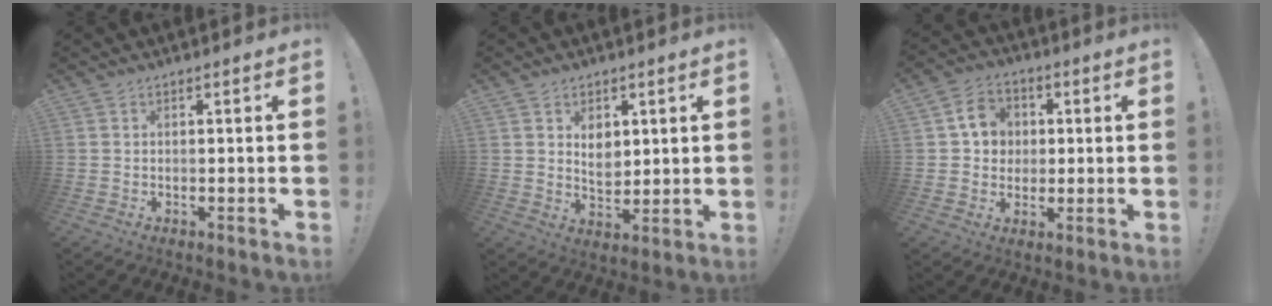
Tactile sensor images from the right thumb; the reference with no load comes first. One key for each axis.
{"total": 6.3, "fx": 2.6, "fy": 4.9, "fz": 2.9, "tx": -0.041, "ty": -0.015, "tz": 0.050}
{"total": 9.8, "fx": 2.5, "fy": 8.6, "fz": 3.9, "tx": -0.061, "ty": 0.005, "tz": 0.055}